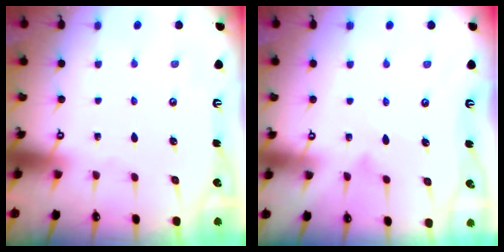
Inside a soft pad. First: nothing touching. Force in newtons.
{"total": 4.9, "press": 4.9, "slide": 0.4}